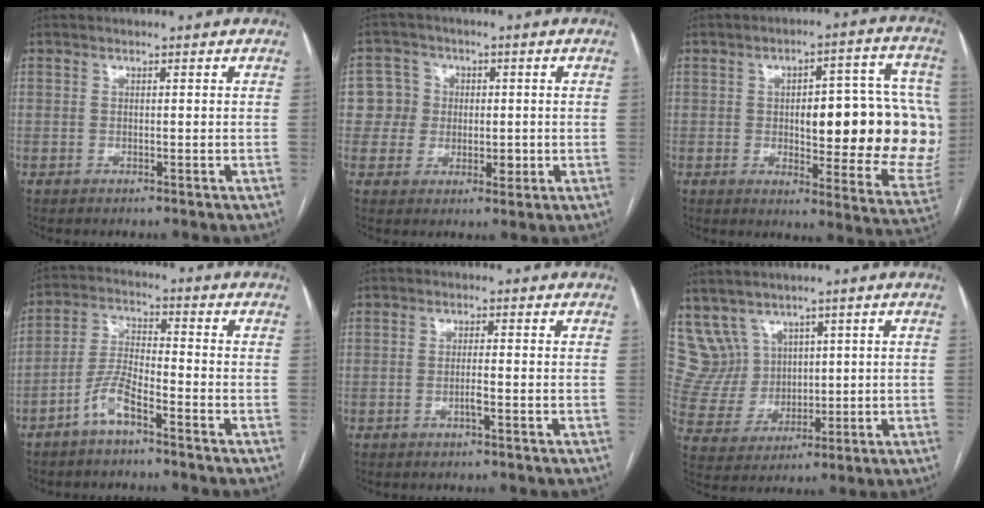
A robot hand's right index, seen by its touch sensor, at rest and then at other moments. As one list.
[{"total": 5.9, "force": [0.5, 5.8, 0.8], "torque": [-0.001, 0.018, 0.010]}, {"total": 21.8, "force": [0.0, 6.6, 20.8], "torque": [-0.199, 0.026, 0.018]}, {"total": 6.1, "force": [-4.0, 1.2, 4.4], "torque": [-0.101, 0.005, -0.083]}, {"total": 1.1, "force": [-0.4, -0.1, 1.0], "torque": [-0.018, 0.001, -0.008]}, {"total": 7.2, "force": [4.5, 5.6, 0.0], "torque": [-0.012, 0.031, 0.107]}]